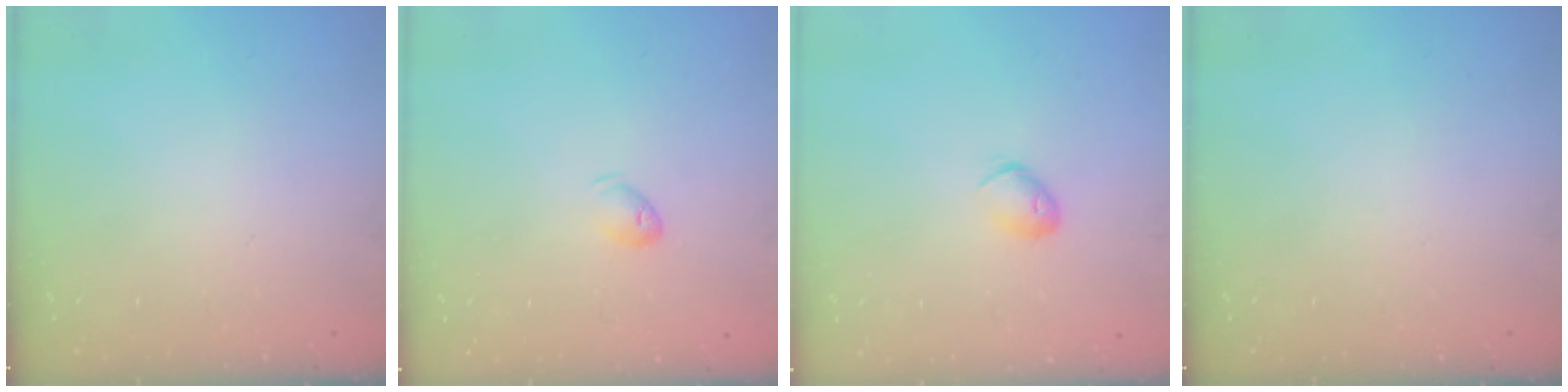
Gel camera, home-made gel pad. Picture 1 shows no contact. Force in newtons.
{"total": 5.4, "press": 5.3, "slide": 1.0}
{"total": 6.4, "press": 6.3, "slide": 1.2}
{"total": 0.0}